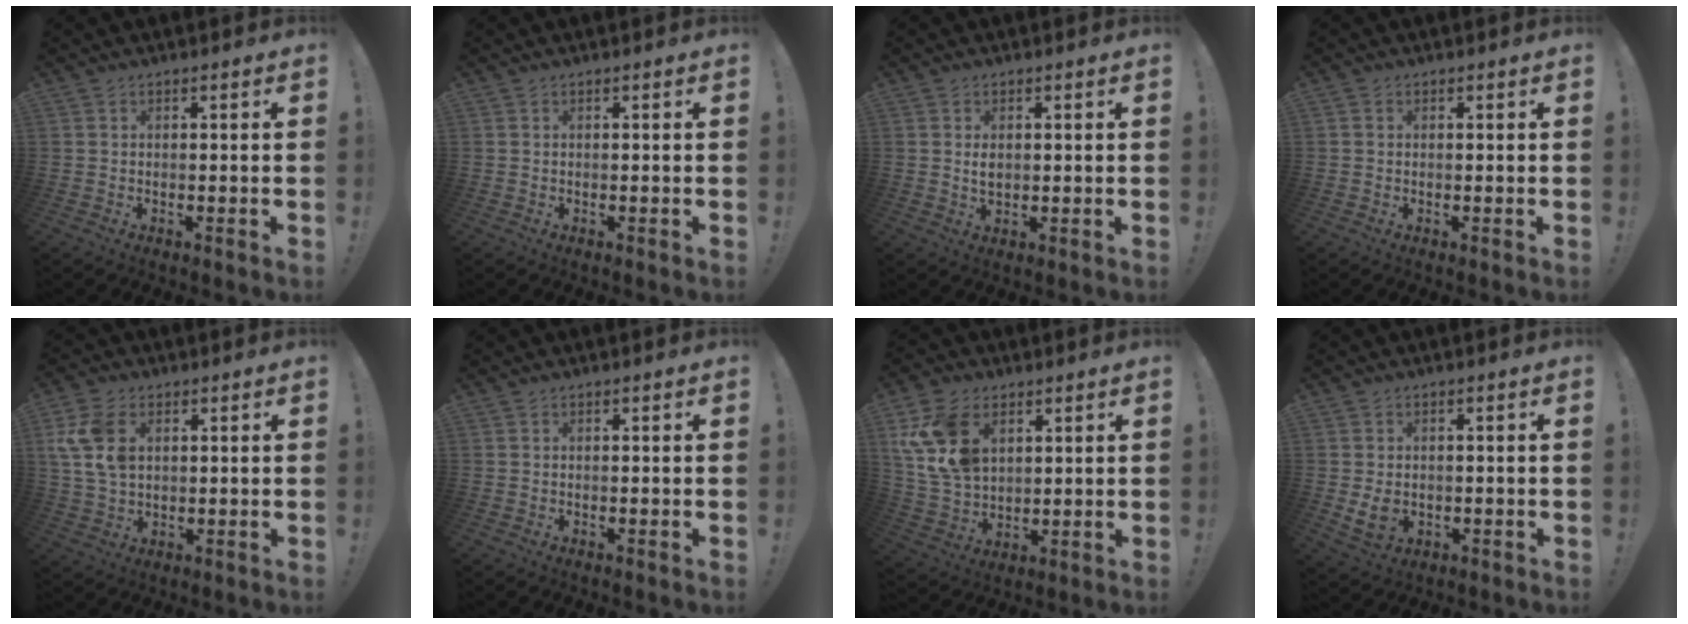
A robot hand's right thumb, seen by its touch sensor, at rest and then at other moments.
{"total": 0.0}
{"total": 2.5, "force": [0.6, 1.7, 1.7], "torque": [-0.014, -0.004, 0.006]}
{"total": 0.5, "force": [0.0, 0.5, 0.0], "torque": [0.005, 0.000, -0.002]}
{"total": 11.2, "force": [3.2, 7.5, 7.6], "torque": [-0.150, 0.000, 0.062]}
{"total": 0.0}
{"total": 15.4, "force": [6.1, 10.7, 9.2], "torque": [-0.184, -0.022, 0.120]}
{"total": 4.9, "force": [0.2, 3.8, 3.1], "torque": [-0.041, -0.007, 0.004]}